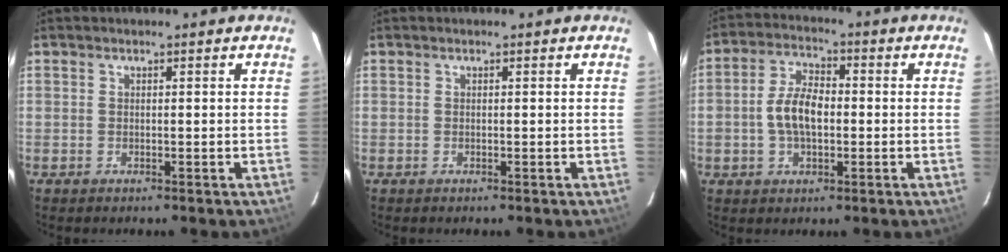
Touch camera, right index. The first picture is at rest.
{"total": 0.0}
{"total": 7.9, "force": [-0.8, 4.5, 6.4], "torque": [-0.130, 0.014, -0.012]}